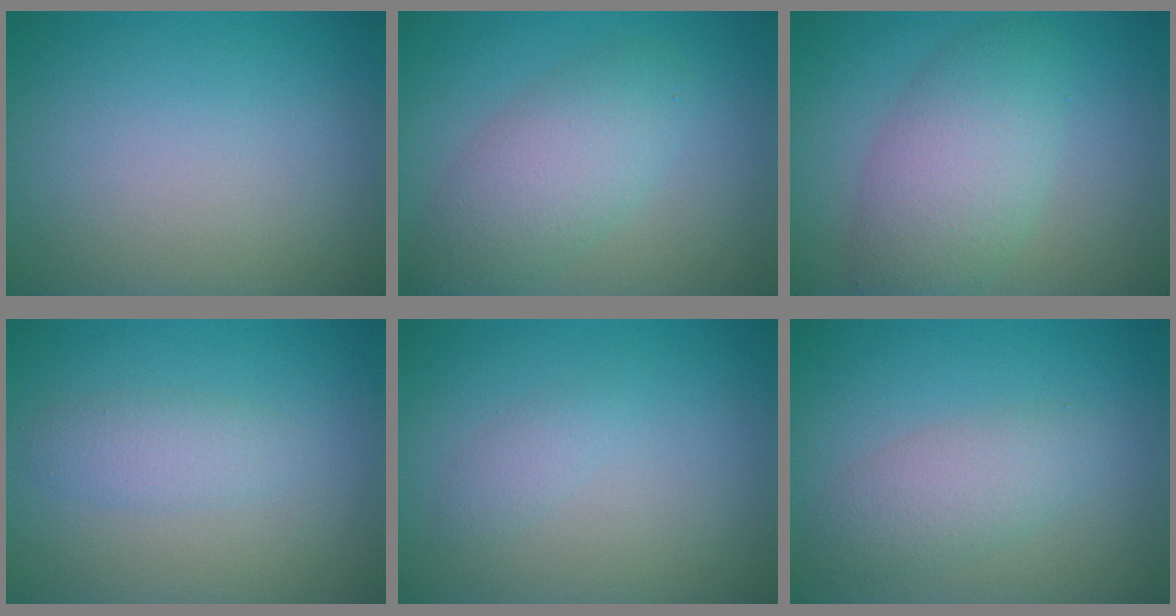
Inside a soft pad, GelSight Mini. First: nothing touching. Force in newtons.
{"total": 5.0, "press": 5.0, "slide": 0.1}
{"total": 5.8, "press": 5.8, "slide": 0.2}
{"total": 2.0, "press": 2.0, "slide": 0.1}
{"total": 1.0, "press": 1.0, "slide": 0.1}
{"total": 3.0, "press": 3.0, "slide": 0.1}